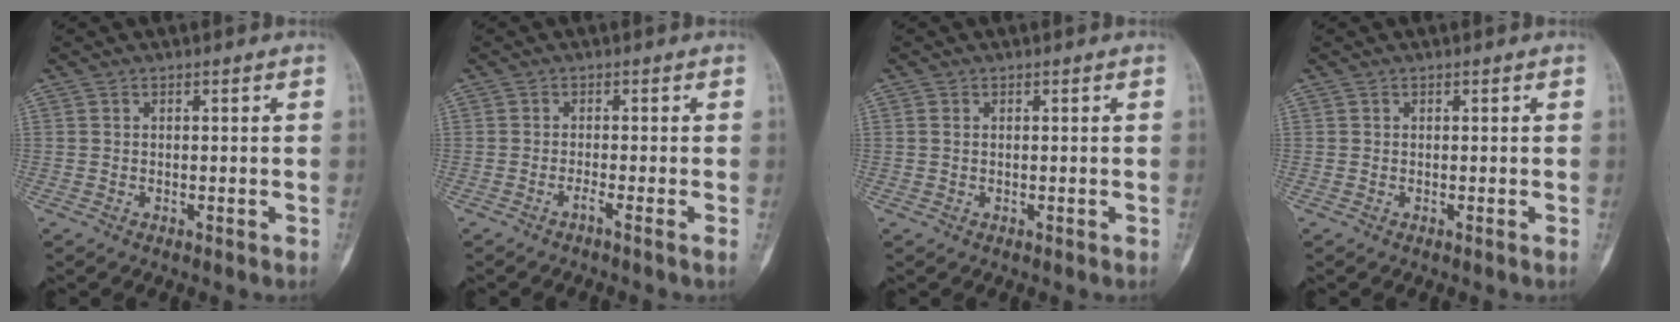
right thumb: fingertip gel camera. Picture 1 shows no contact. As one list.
[{"total": 1.5, "force": [-0.9, -0.6, 1.0], "torque": [-0.023, 0.002, -0.020]}, {"total": 0.6, "force": [0.2, 0.4, 0.3], "torque": [-0.003, 0.002, 0.003]}, {"total": 0.0}]